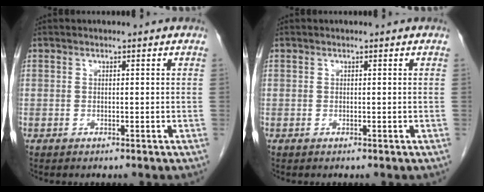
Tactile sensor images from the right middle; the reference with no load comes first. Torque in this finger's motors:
{"motor_torque": [-0.04, -0.01, -0.01, -0.01]}